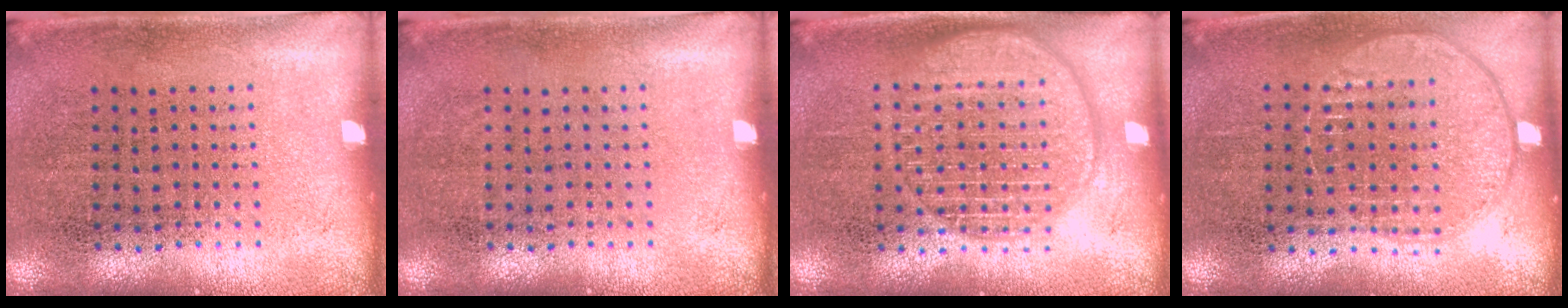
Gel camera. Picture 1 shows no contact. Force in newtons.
{"total": 0.0}
{"total": 2.1, "press": 2.1, "slide": 0.3}
{"total": 0.9, "press": 0.9, "slide": 0.4}